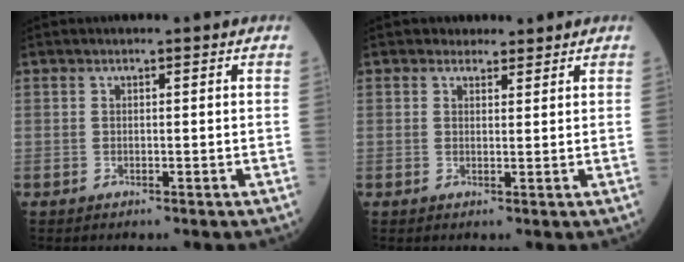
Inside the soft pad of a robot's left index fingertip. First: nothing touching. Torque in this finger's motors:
{"motor_torque": [0.29, -0.19, 0.00, -0.01]}